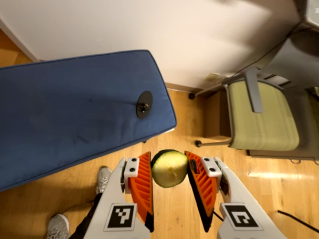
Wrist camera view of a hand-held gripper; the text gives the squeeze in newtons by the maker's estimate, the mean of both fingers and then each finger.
{"total": 10.0, "left": 9.7, "right": 10.3}